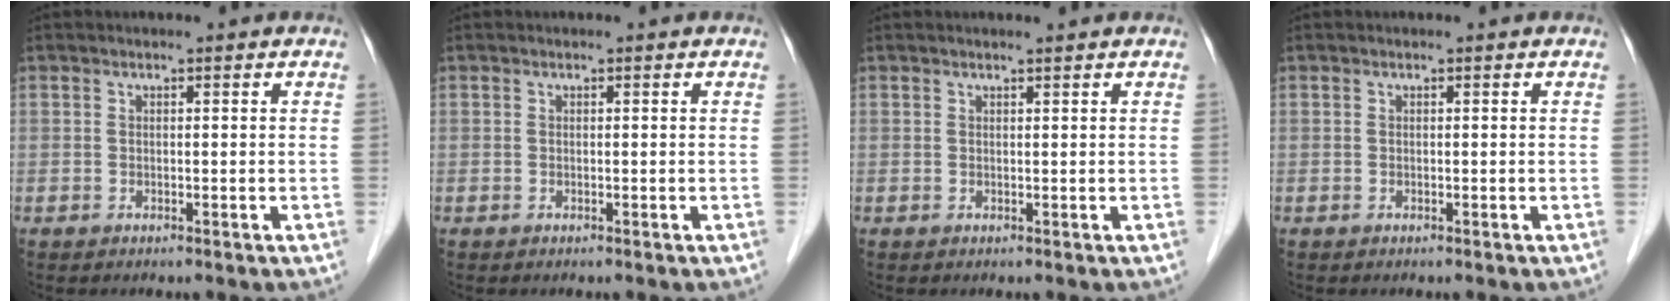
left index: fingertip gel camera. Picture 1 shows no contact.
{"total": 0.0}
{"total": 0.8, "force": [0.8, -0.2, 0.3], "torque": [-0.009, 0.000, 0.015]}
{"total": 0.0}